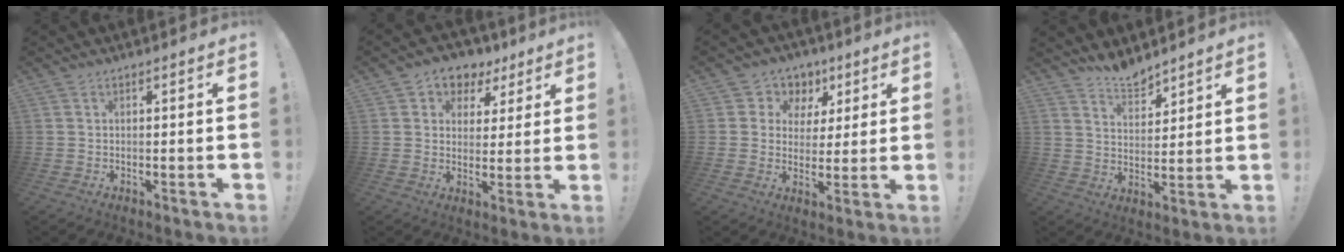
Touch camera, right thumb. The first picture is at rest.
{"total": 6.4, "force": [2.8, 5.7, 1.2], "torque": [-0.009, -0.021, 0.054]}
{"total": 7.5, "force": [2.3, 7.0, 1.6], "torque": [-0.031, -0.013, 0.050]}
{"total": 7.2, "force": [6.6, 2.3, 1.4], "torque": [-0.026, -0.051, 0.124]}